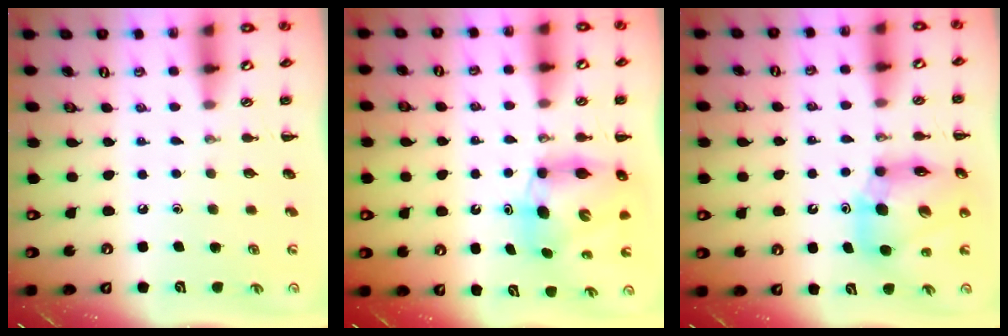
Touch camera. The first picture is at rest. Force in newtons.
{"total": 7.1, "press": 6.8, "slide": 2.0}
{"total": 12.2, "press": 11.7, "slide": 3.3}